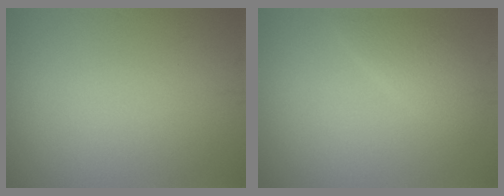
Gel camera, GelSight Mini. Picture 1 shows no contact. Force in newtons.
{"total": 2.3, "press": 2.3, "slide": 0.3}